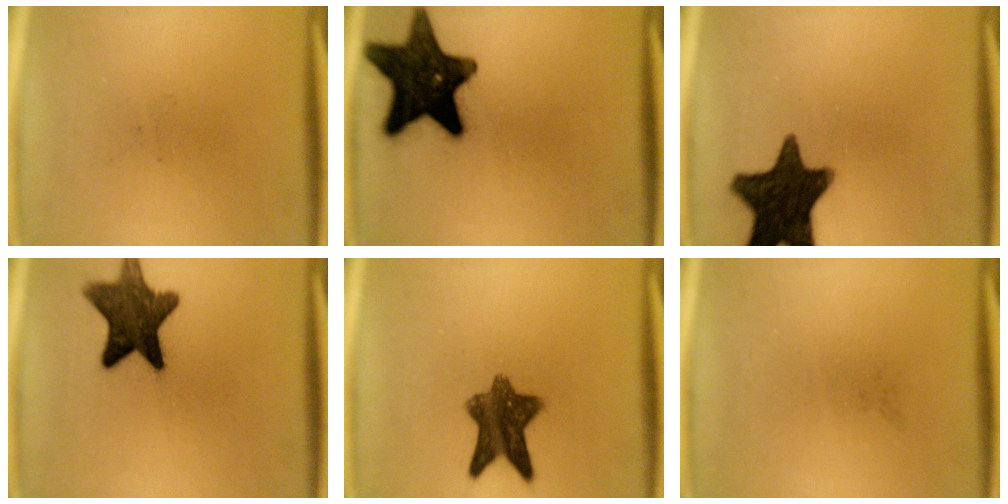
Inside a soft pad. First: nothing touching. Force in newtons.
{"total": 17.4}
{"total": 16.3}
{"total": 12.3}
{"total": 9.3}
{"total": 0.0}